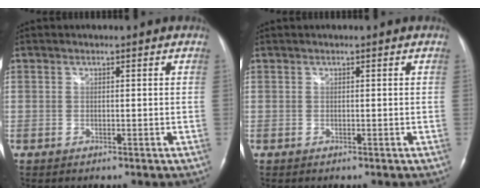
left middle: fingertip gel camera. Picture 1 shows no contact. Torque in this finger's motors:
{"motor_torque": [0.08, 0.03, -0.08, -0.01]}